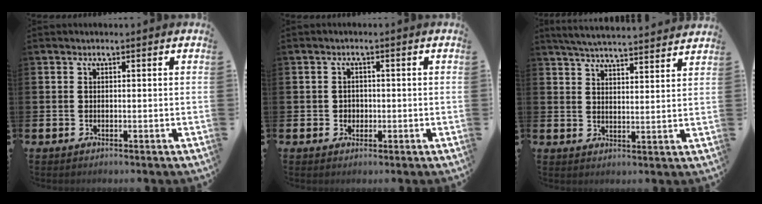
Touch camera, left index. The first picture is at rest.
{"total": 1.6, "force": [0.1, 1.6, 0.3], "torque": [-0.002, 0.007, -0.004]}
{"total": 5.3, "force": [5.3, 0.0, 0.8], "torque": [-0.028, -0.035, 0.093]}